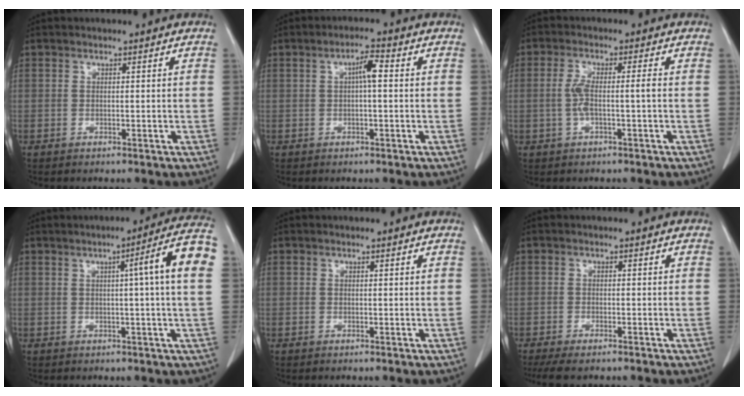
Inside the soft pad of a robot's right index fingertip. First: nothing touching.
{"total": 3.3, "force": [0.4, 0.4, 3.2], "torque": [-0.057, 0.007, 0.006]}
{"total": 4.1, "force": [-0.6, 0.4, 4.1], "torque": [-0.090, 0.010, -0.009]}
{"total": 9.3, "force": [1.6, -1.3, 9.1], "torque": [-0.117, 0.012, 0.015]}
{"total": 0.0}
{"total": 4.8, "force": [-4.0, 0.9, 2.6], "torque": [-0.040, -0.011, -0.062]}